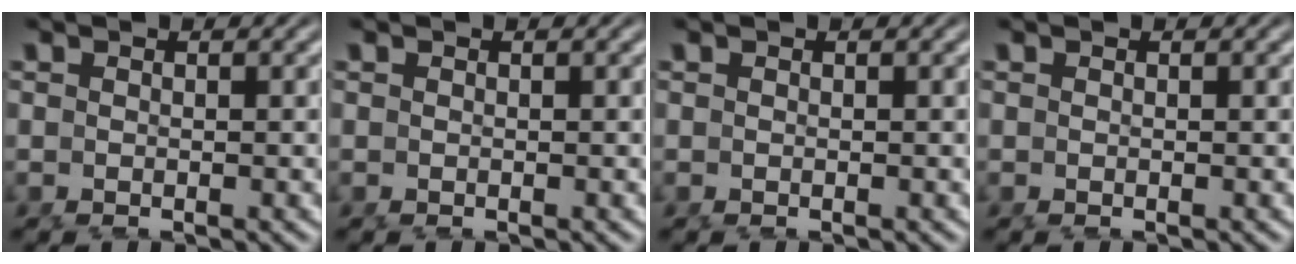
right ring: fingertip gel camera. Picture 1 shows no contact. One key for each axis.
{"total": 0.0}
{"total": 0.0}
{"total": 0.0}